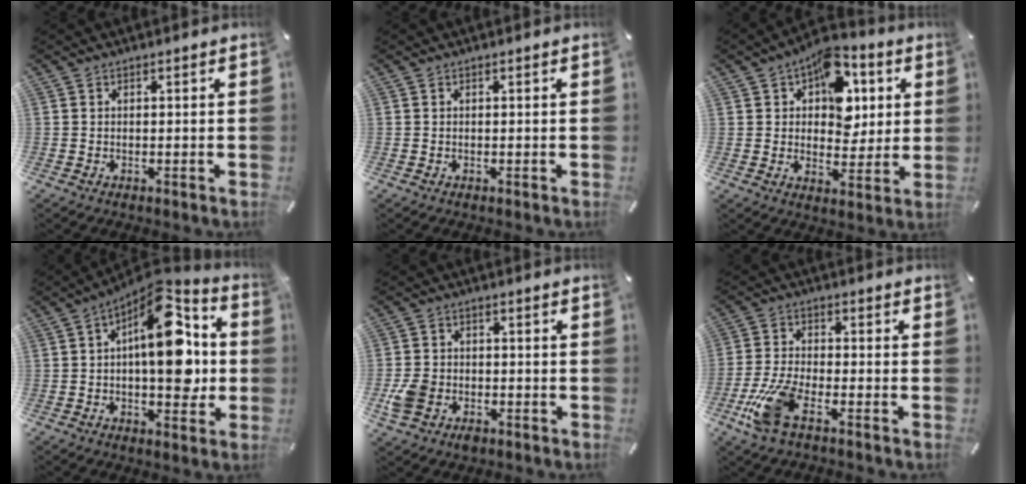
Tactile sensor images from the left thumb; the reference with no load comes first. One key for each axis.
{"total": 0.0}
{"total": 13.3, "fx": 5.8, "fy": 9.1, "fz": 7.9, "tx": -0.101, "ty": -0.029, "tz": 0.102}
{"total": 17.8, "fx": 2.7, "fy": 9.1, "fz": 15.1, "tx": -0.206, "ty": -0.024, "tz": 0.045}
{"total": 6.1, "fx": -2.5, "fy": 4.8, "fz": 2.8, "tx": -0.063, "ty": 0.014, "tz": -0.043}
{"total": 10.8, "fx": -5.2, "fy": 4.6, "fz": 8.3, "tx": -0.182, "ty": 0.004, "tz": -0.094}